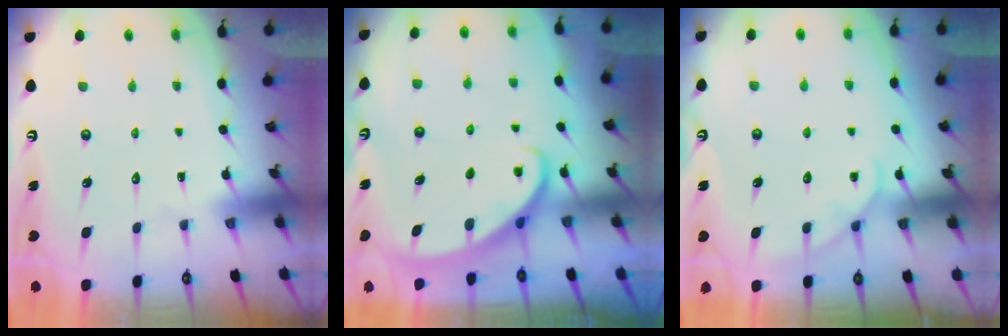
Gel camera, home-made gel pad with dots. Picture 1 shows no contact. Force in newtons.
{"total": 3.1, "press": 3.1, "slide": 0.1}
{"total": 5.1, "press": 5.1, "slide": 0.4}